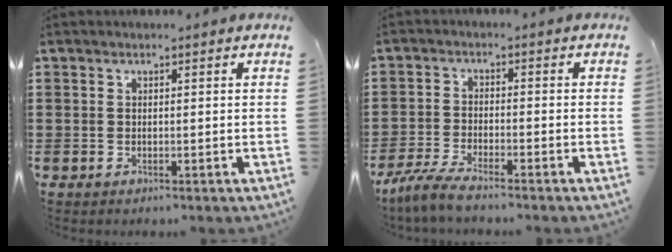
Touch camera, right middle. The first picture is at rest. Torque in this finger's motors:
{"motor_torque": [2.14, 0.00, 0.40, 0.10]}